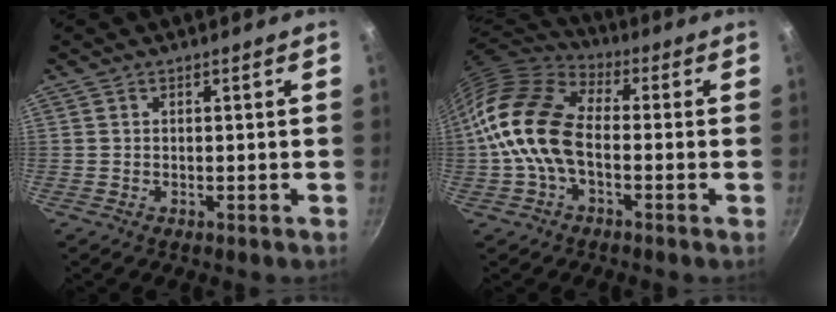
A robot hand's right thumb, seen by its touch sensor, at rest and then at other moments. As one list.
[{"total": 14.6, "force": [-1.7, 8.8, 11.5], "torque": [-0.207, 0.033, -0.053]}]